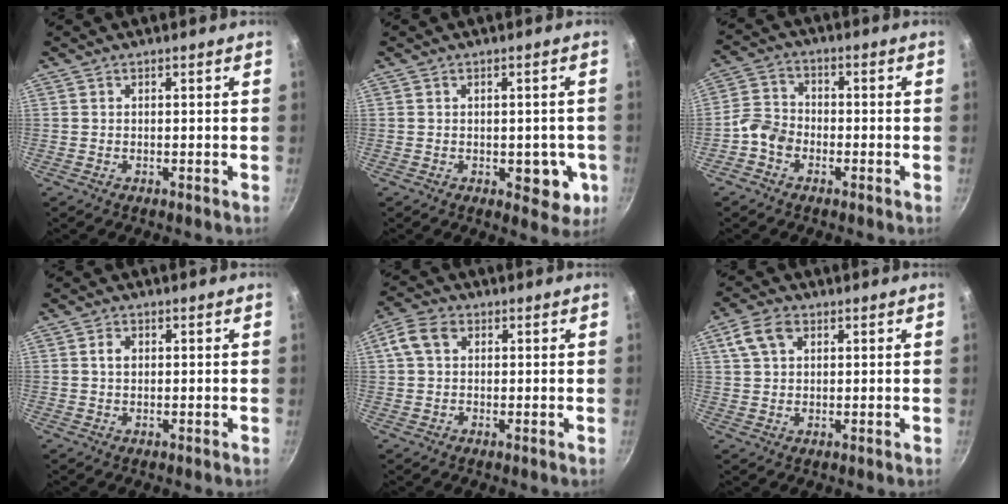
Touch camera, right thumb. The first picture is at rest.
{"total": 6.5, "force": [-1.3, 4.0, 5.0], "torque": [-0.026, 0.002, -0.013]}
{"total": 5.4, "force": [-2.6, 4.1, 2.4], "torque": [-0.030, 0.027, -0.061]}
{"total": 2.0, "force": [0.3, 1.5, 1.3], "torque": [-0.017, 0.005, 0.005]}
{"total": 5.8, "force": [1.1, 4.5, 3.6], "torque": [-0.058, 0.011, 0.010]}
{"total": 6.3, "force": [2.5, 4.3, 4.0], "torque": [-0.068, 0.005, 0.041]}